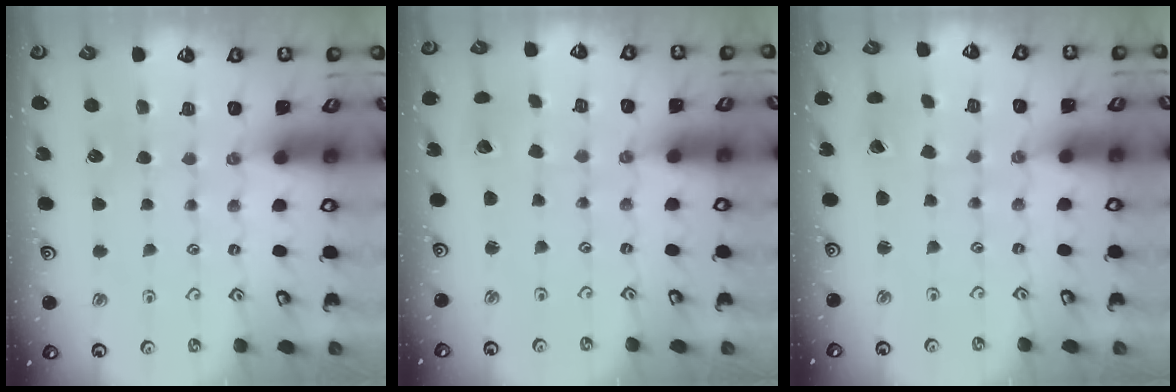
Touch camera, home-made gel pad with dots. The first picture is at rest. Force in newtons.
{"total": 1.3, "press": 1.3, "slide": 0.0}
{"total": 1.5, "press": 1.5, "slide": 0.1}